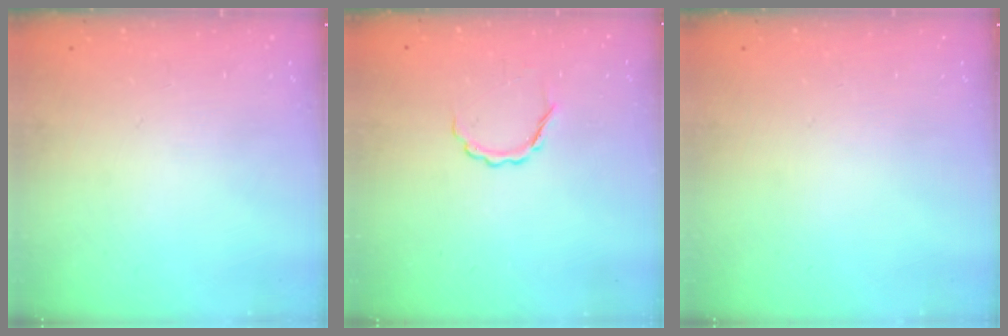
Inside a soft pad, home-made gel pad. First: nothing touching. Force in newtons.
{"total": 4.6, "press": 4.5, "slide": 0.7}
{"total": 0.0}